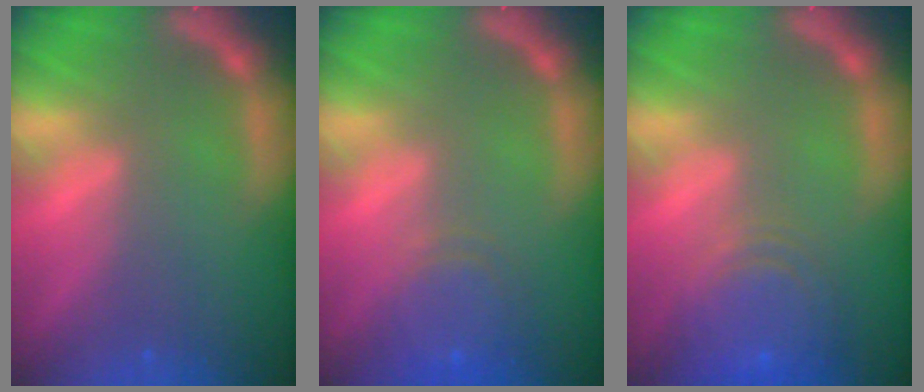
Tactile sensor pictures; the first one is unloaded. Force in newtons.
{"total": 4.6}
{"total": 7.5}